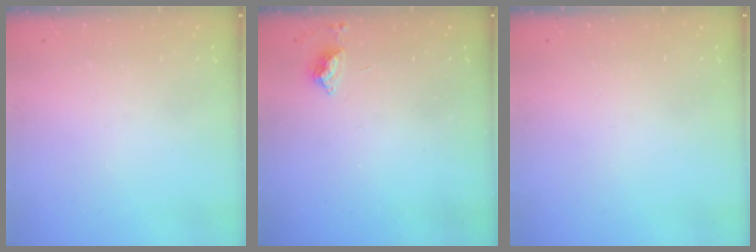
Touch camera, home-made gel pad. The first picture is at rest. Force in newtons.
{"total": 3.7, "press": 3.7, "slide": 0.5}
{"total": 0.0}